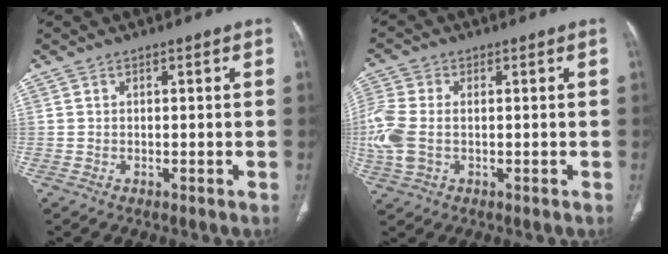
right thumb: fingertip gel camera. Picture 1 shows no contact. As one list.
[{"total": 9.8, "force": [-0.7, 6.4, 7.4], "torque": [-0.205, 0.011, -0.012]}]